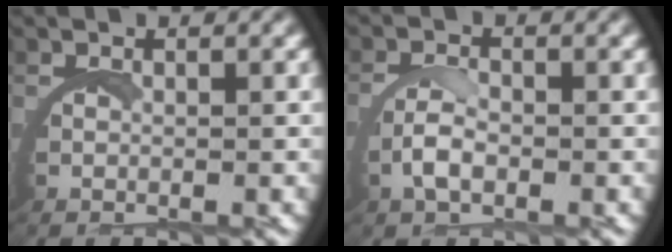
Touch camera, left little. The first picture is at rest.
{"total": 1.5, "force": [0.0, 0.6, 1.4], "torque": [-0.040, -0.004, -0.001]}